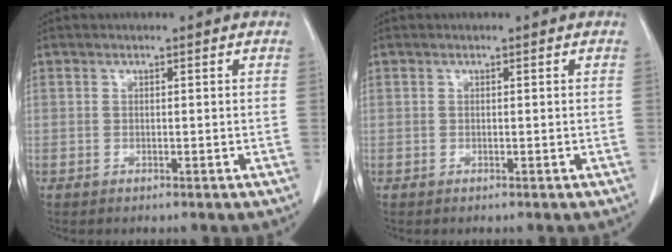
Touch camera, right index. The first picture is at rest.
{"total": 0.0}